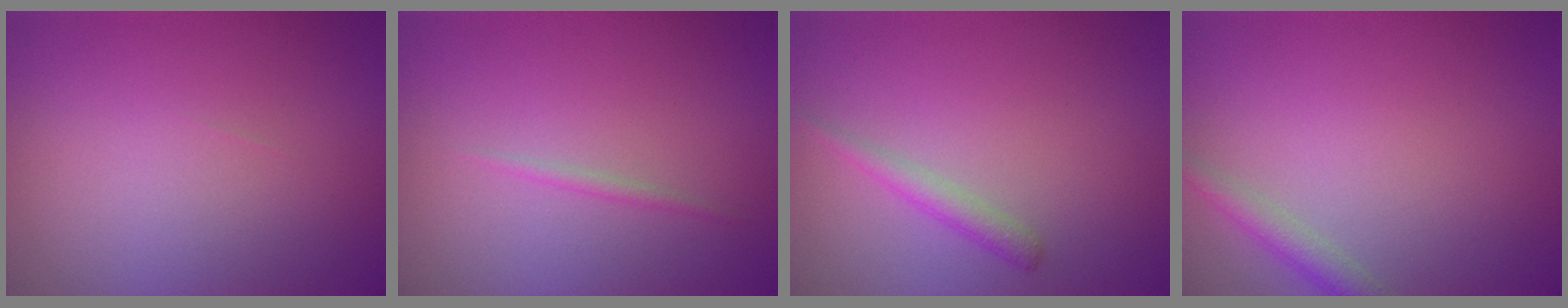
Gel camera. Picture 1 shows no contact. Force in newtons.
{"total": 0.6, "press": 0.6, "slide": 0.0}
{"total": 1.4, "press": 1.4, "slide": 0.2}
{"total": 2.0, "press": 2.0, "slide": 0.1}